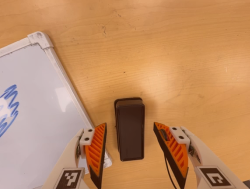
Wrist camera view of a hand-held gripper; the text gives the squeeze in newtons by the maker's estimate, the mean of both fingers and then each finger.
{"total": 0.0}